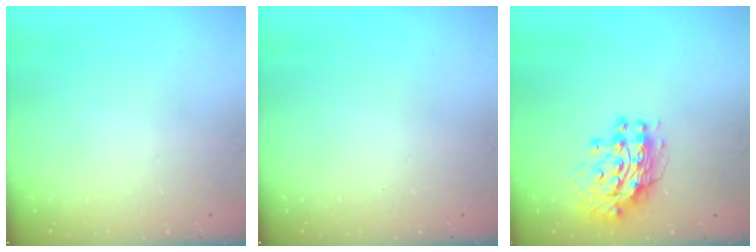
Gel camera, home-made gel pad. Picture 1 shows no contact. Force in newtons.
{"total": 0.0}
{"total": 11.3, "press": 11.3, "slide": 1.1}